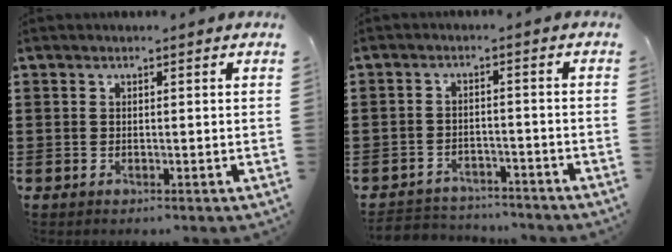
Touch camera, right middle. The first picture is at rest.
{"total": 3.2, "force": [-3.1, 0.8, -0.2], "torque": [-0.005, 0.000, -0.067]}